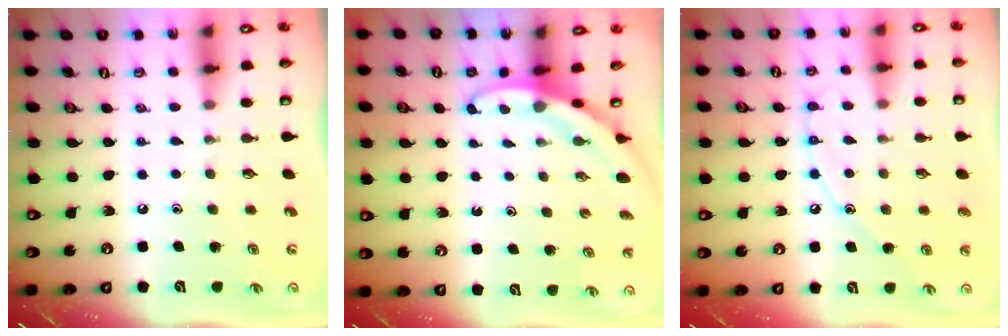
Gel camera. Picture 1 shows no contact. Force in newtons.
{"total": 2.9, "press": 2.9, "slide": 0.1}
{"total": 8.5, "press": 8.5, "slide": 0.6}